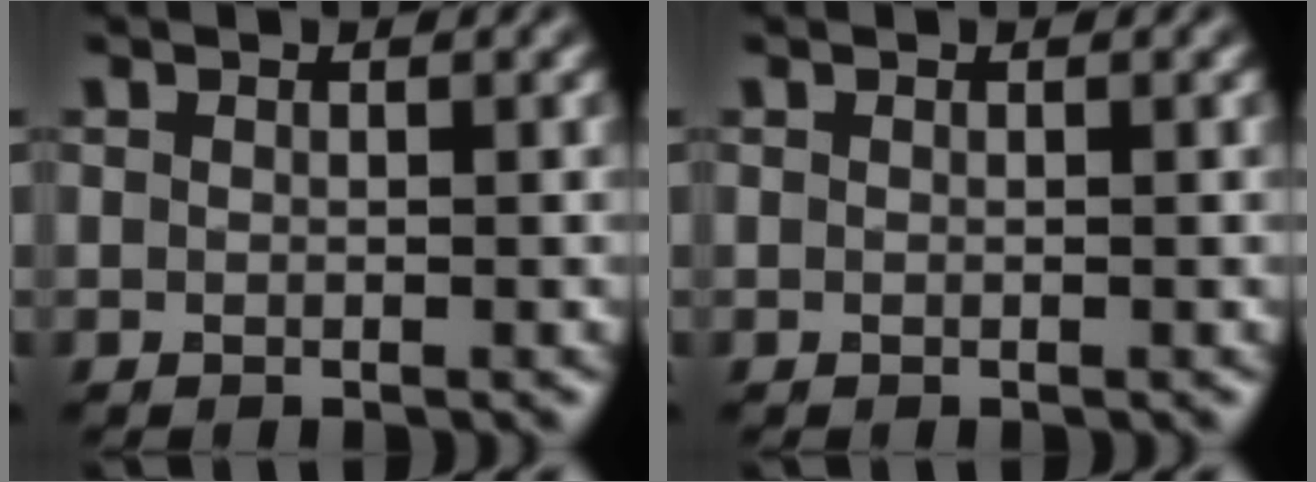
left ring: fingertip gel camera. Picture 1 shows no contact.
{"total": 0.0}